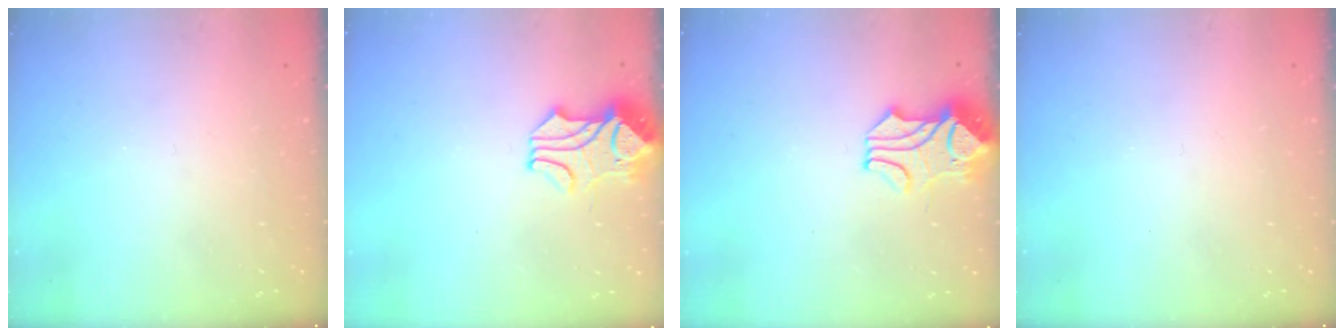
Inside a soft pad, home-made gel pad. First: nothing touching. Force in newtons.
{"total": 2.5, "press": 2.2, "slide": 1.2}
{"total": 2.5, "press": 2.2, "slide": 1.2}
{"total": 0.0}